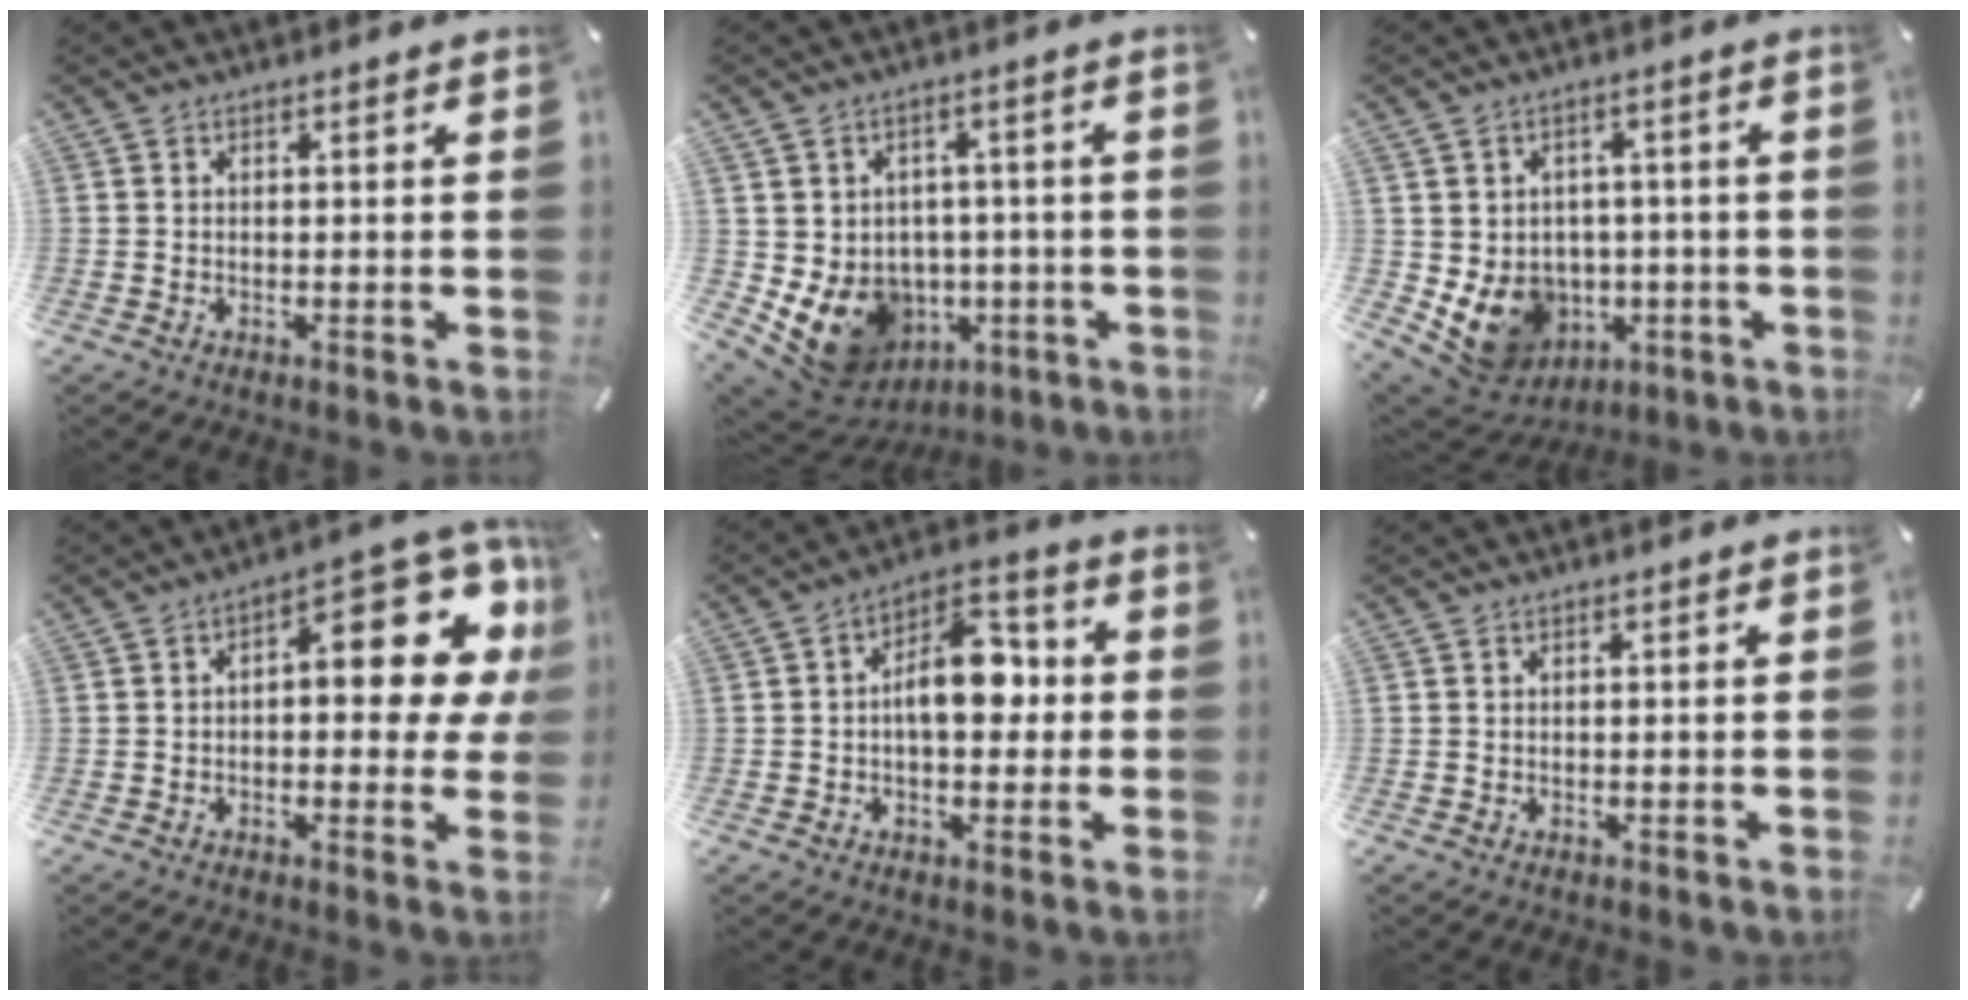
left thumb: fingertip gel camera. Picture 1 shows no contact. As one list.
[{"total": 10.8, "force": [-2.8, 9.5, 4.3], "torque": [-0.083, -0.006, -0.036]}, {"total": 10.2, "force": [-1.8, 9.4, 3.6], "torque": [-0.068, -0.004, -0.021]}, {"total": 14.8, "force": [4.6, 6.8, 12.3], "torque": [-0.142, -0.046, 0.068]}, {"total": 11.6, "force": [0.1, 6.8, 9.3], "torque": [-0.123, 0.002, -0.003]}, {"total": 0.0}]